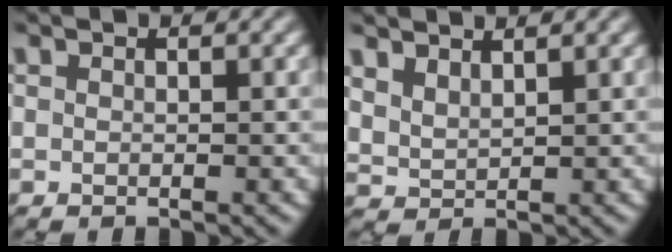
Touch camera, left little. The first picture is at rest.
{"total": 2.3, "force": [1.9, 0.8, 1.0], "torque": [-0.026, 0.005, 0.040]}